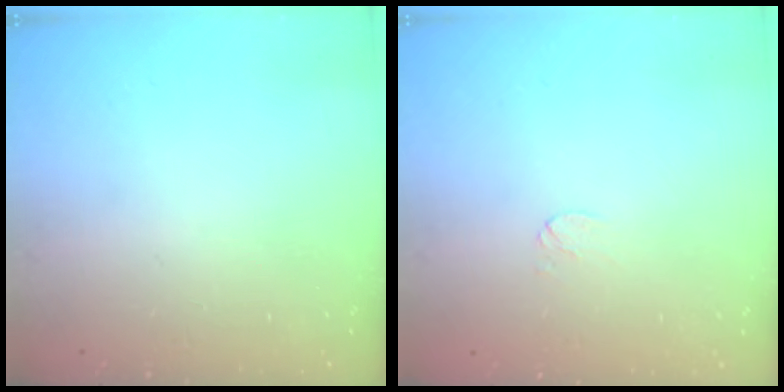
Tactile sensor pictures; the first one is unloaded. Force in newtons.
{"total": 3.1, "press": 3.1, "slide": 0.3}